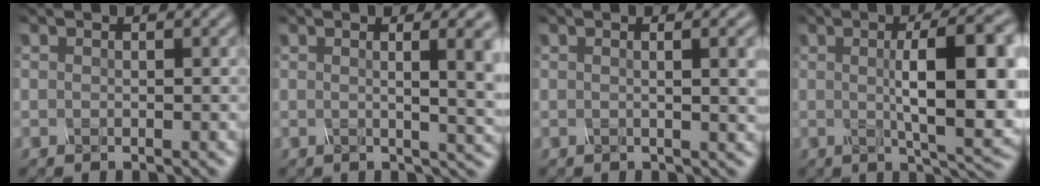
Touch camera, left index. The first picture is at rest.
{"total": 7.5, "force": [1.0, 2.7, 7.0], "torque": [-0.041, 0.016, 0.005]}
{"total": 5.3, "force": [0.9, 2.2, 4.7], "torque": [-0.032, 0.023, -0.007]}
{"total": 11.7, "force": [0.7, 3.2, 11.2], "torque": [-0.143, 0.005, 0.012]}